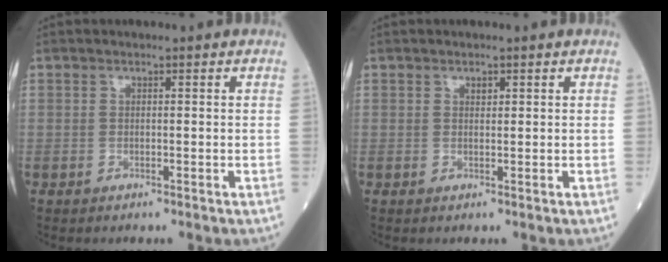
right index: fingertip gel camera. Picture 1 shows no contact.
{"total": 0.8, "force": [0.5, 0.4, 0.4], "torque": [-0.006, -0.003, 0.008]}